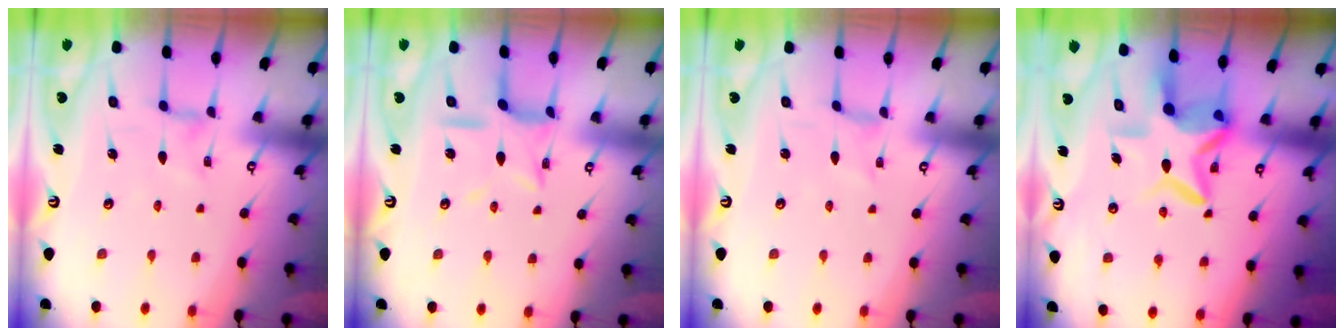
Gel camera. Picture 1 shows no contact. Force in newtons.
{"total": 10.3, "press": 10.2, "slide": 0.8}
{"total": 0.5, "press": 0.5, "slide": 0.0}
{"total": 10.9, "press": 10.8, "slide": 1.3}